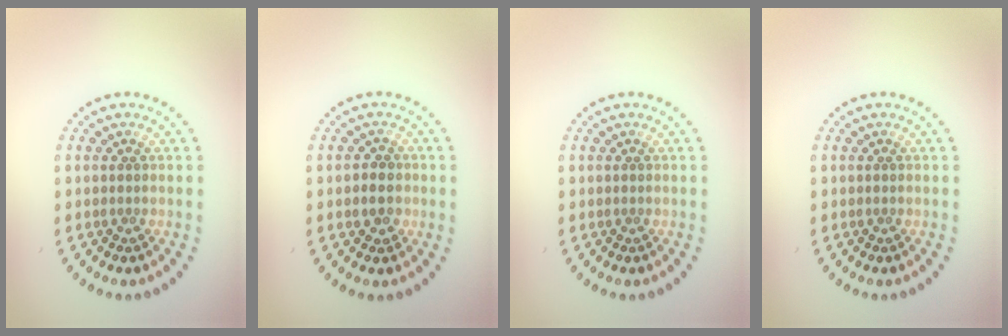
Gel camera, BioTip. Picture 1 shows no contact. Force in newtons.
{"total": 1.7, "press": 1.5, "slide": 0.6}
{"total": 0.0}
{"total": 0.0}